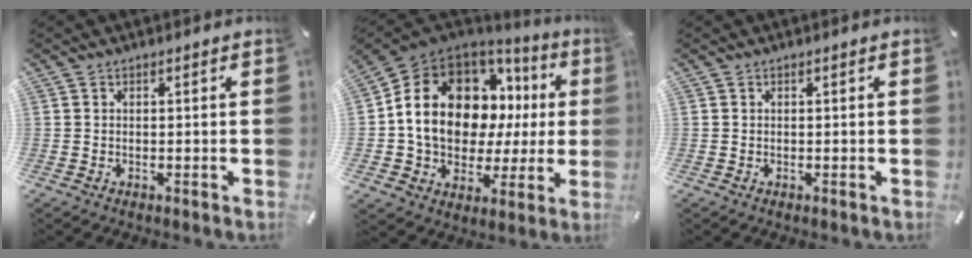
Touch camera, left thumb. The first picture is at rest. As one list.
[{"total": 17.2, "force": [3.7, 12.9, 10.8], "torque": [-0.213, -0.019, 0.071]}, {"total": 0.0}]